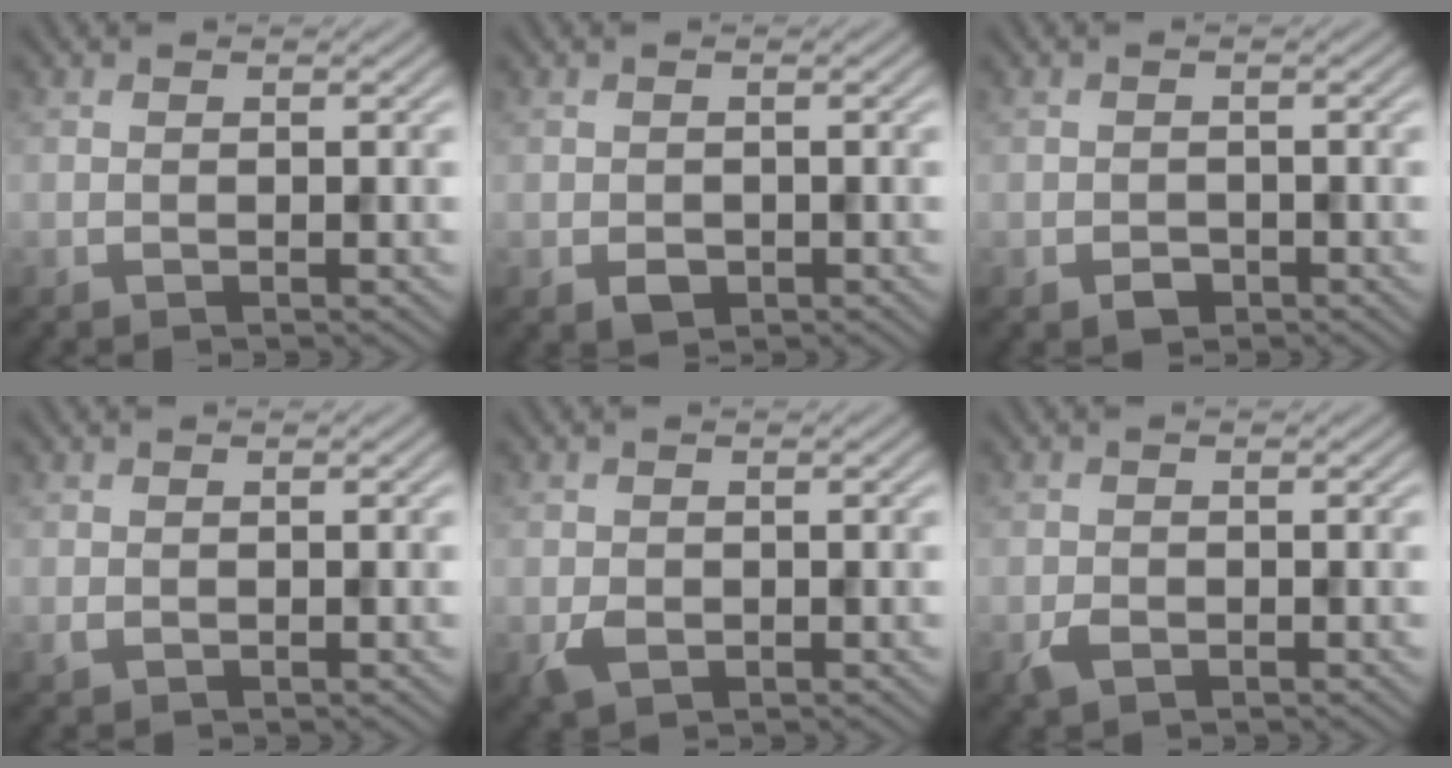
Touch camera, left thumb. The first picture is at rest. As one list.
[{"total": 1.6, "force": [-0.6, 1.3, 0.8], "torque": [-0.017, -0.009, -0.011]}, {"total": 1.6, "force": [-0.9, 1.1, 0.6], "torque": [-0.009, -0.004, -0.020]}, {"total": 0.5, "force": [0.1, 0.4, 0.3], "torque": [-0.008, -0.001, 0.005]}, {"total": 2.2, "force": [-0.4, 1.7, 1.2], "torque": [-0.028, -0.009, -0.006]}, {"total": 1.7, "force": [-0.8, 1.2, 0.9], "torque": [-0.023, -0.007, -0.016]}]